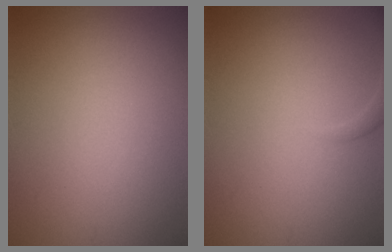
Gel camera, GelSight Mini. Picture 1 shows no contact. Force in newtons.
{"total": 1.5, "press": 1.5, "slide": 0.1}